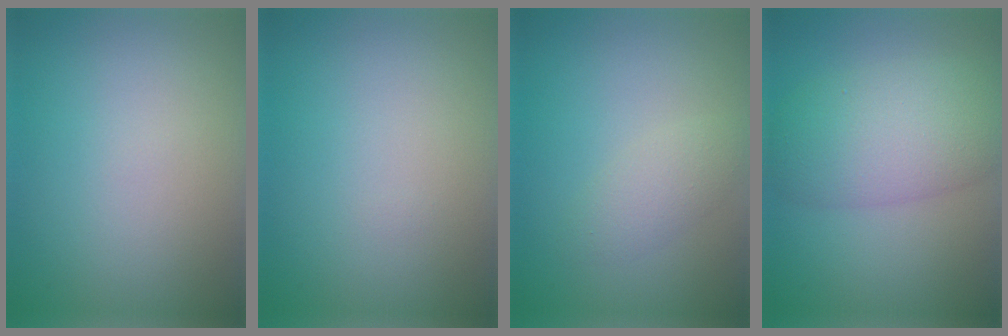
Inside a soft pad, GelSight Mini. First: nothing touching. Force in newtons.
{"total": 0.0}
{"total": 1.9, "press": 1.9, "slide": 0.1}
{"total": 6.8, "press": 6.7, "slide": 0.3}